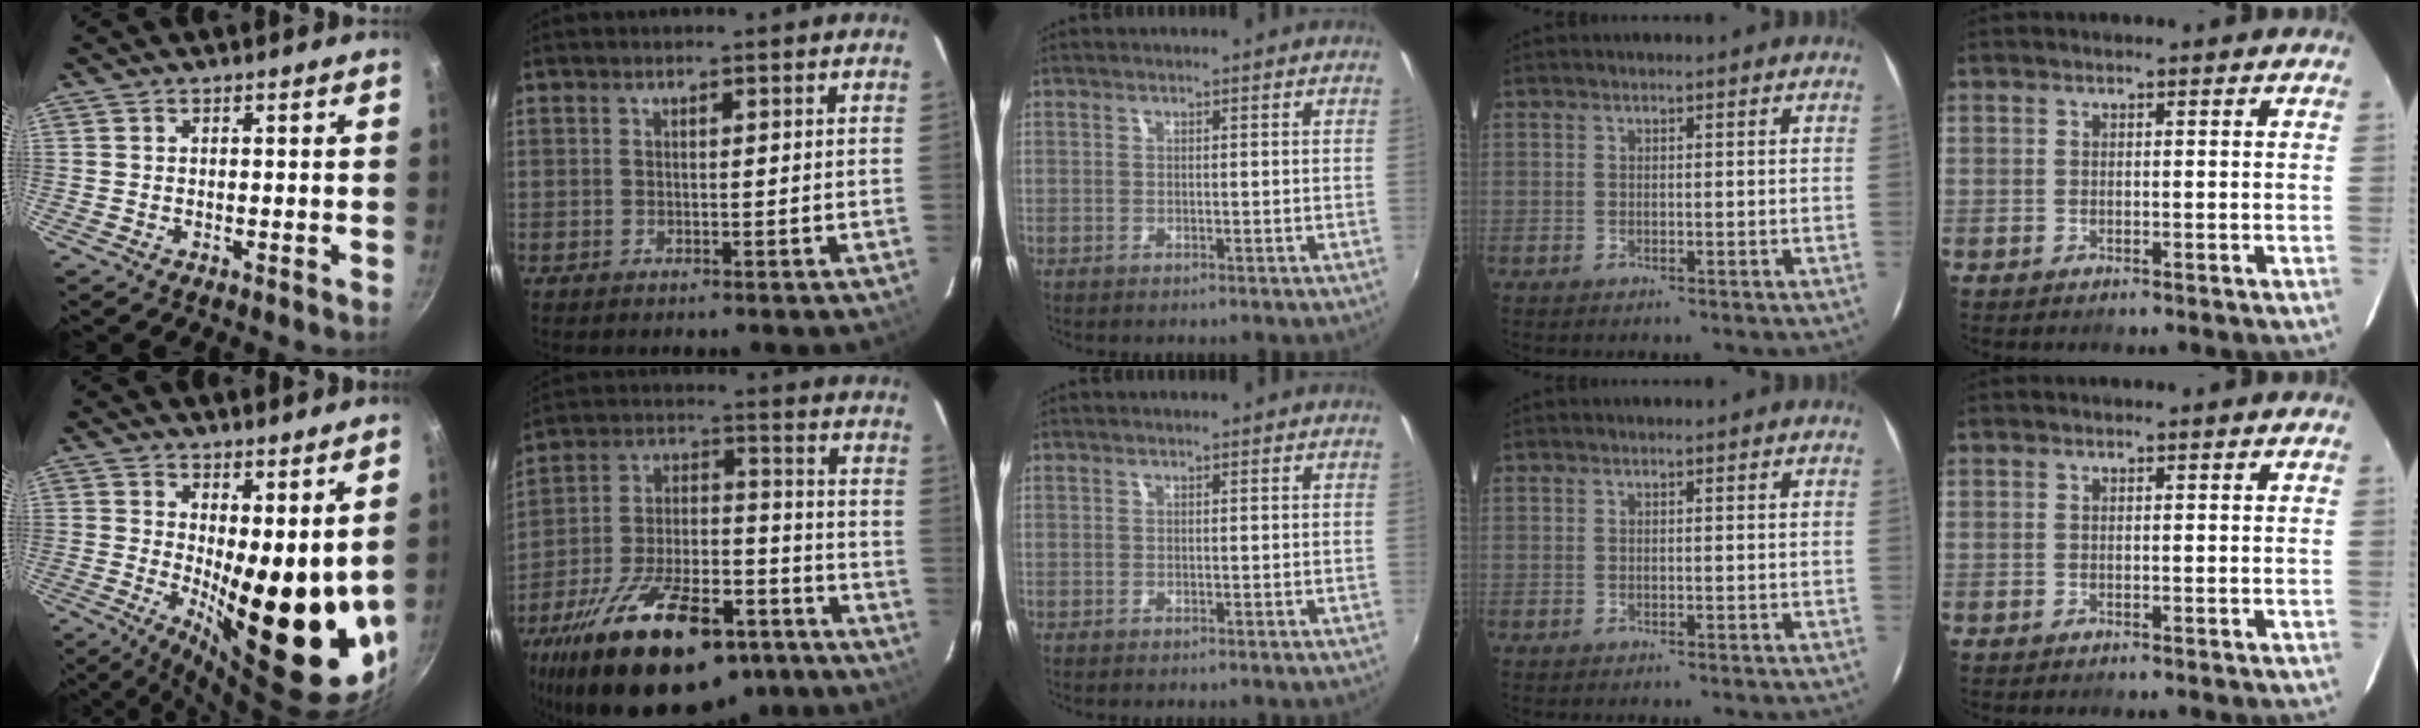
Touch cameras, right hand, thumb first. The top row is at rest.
{"thumb": {"total": 18.5, "force": [2.0, 6.9, 17.0], "torque": [-0.199, -0.047, 0.045]}, "index": {"total": 30.6, "force": [-21.8, 12.6, 17.4], "torque": [-0.316, 0.002, -0.314]}}